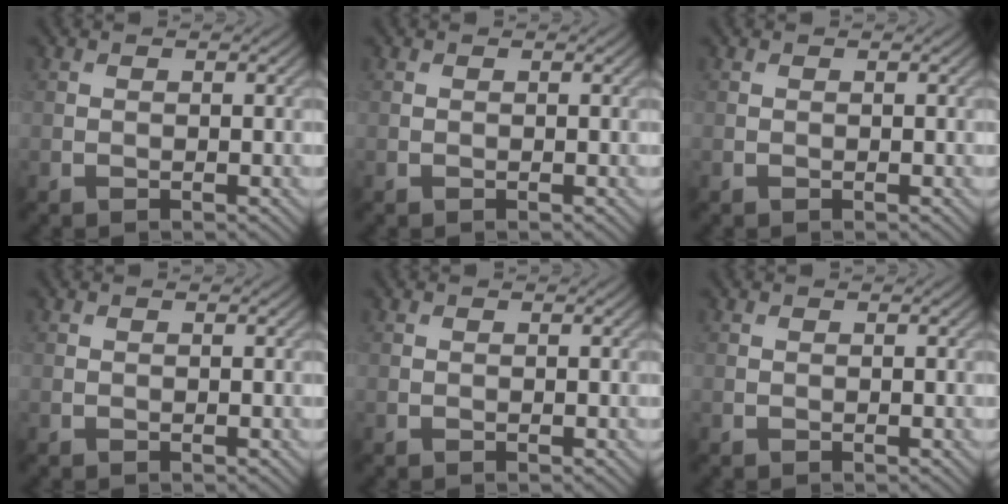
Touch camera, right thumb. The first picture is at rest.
{"total": 0.0}
{"total": 0.0}
{"total": 0.0}
{"total": 0.0}
{"total": 0.0}